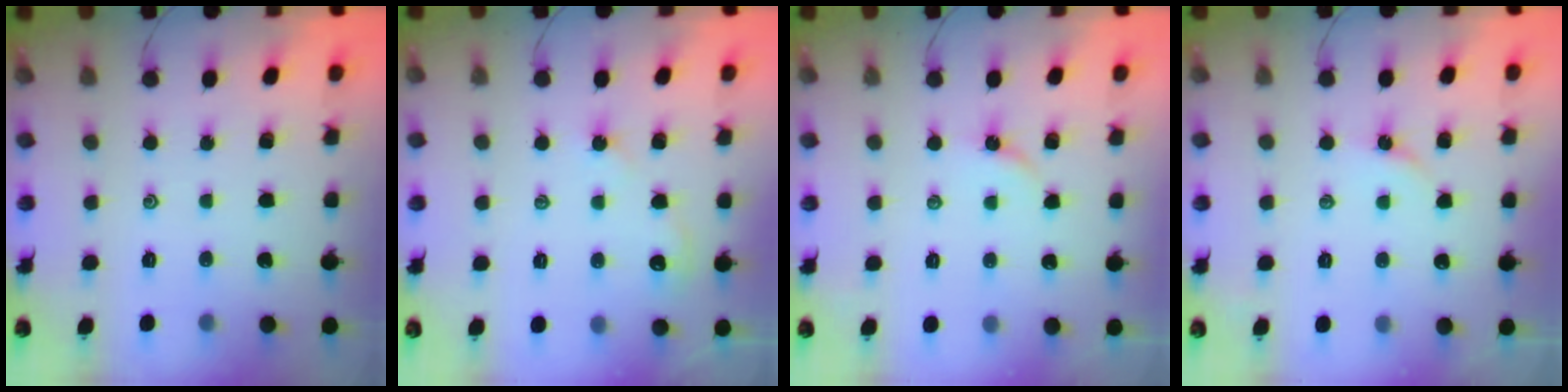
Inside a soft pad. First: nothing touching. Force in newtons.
{"total": 3.3, "press": 3.3, "slide": 0.5}
{"total": 4.2, "press": 4.2, "slide": 0.6}
{"total": 2.0, "press": 1.9, "slide": 0.3}